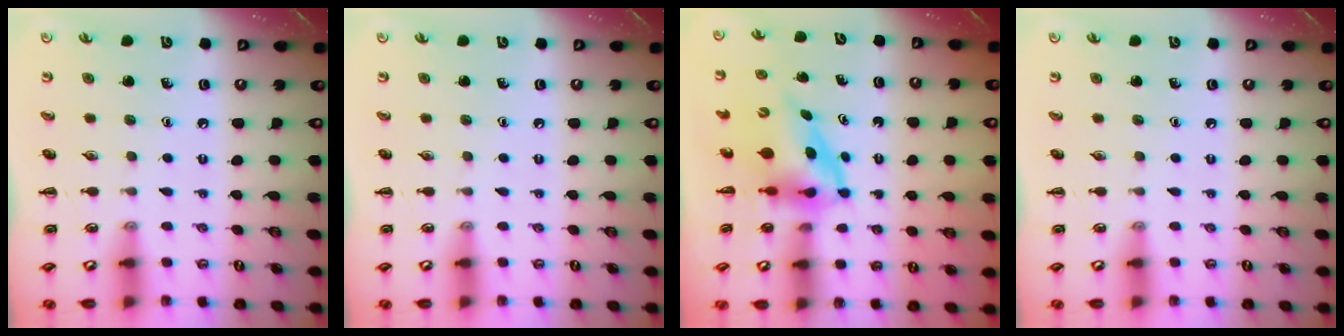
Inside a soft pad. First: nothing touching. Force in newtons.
{"total": 0.0}
{"total": 3.7, "press": 3.7, "slide": 0.6}
{"total": 0.0}